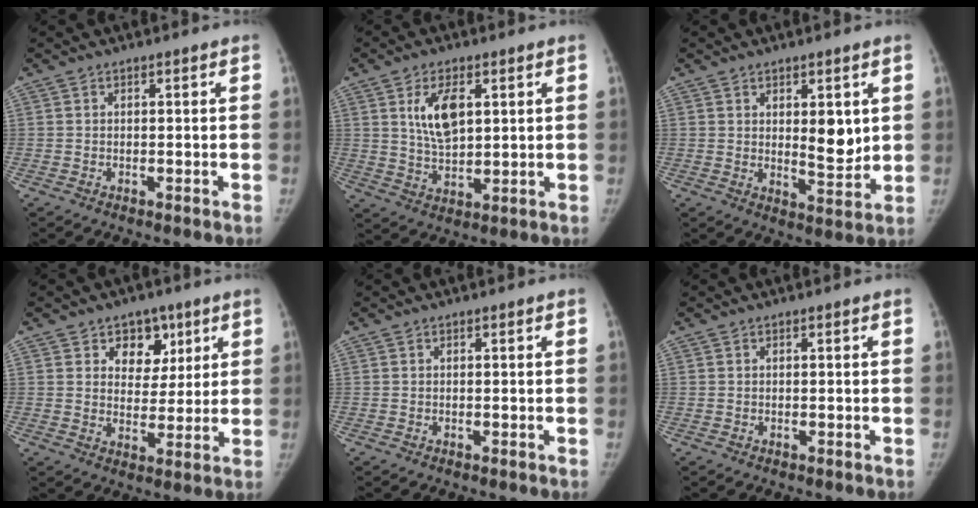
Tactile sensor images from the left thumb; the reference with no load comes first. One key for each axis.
{"total": 8.5, "fx": 2.7, "fy": 4.2, "fz": 6.8, "tx": -0.112, "ty": -0.014, "tz": 0.056}
{"total": 7.8, "fx": 2.0, "fy": 3.5, "fz": 6.7, "tx": -0.075, "ty": -0.025, "tz": 0.036}
{"total": 8.0, "fx": 4.1, "fy": 6.1, "fz": 3.2, "tx": -0.004, "ty": -0.016, "tz": 0.061}
{"total": 0.0}
{"total": 0.0}